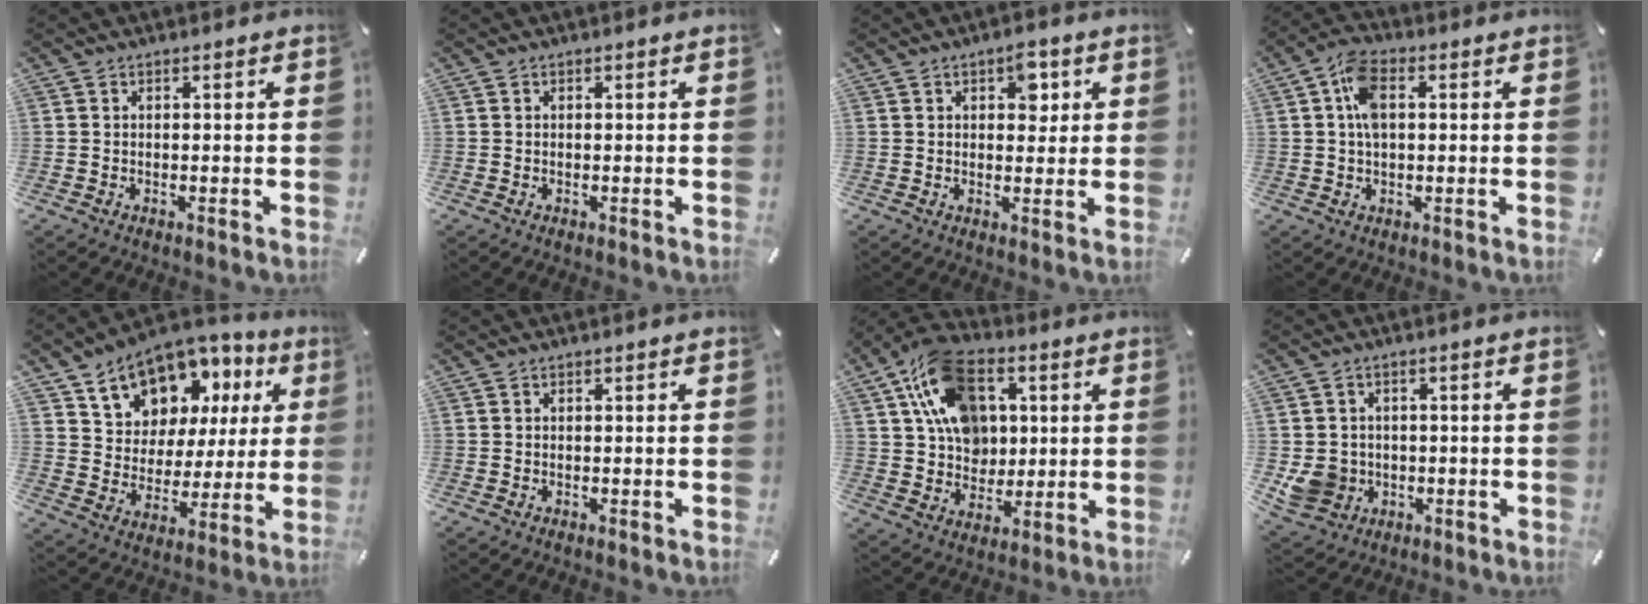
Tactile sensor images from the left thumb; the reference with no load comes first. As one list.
[{"total": 0.0}, {"total": 5.1, "force": [2.2, 3.2, 3.4], "torque": [-0.024, -0.011, 0.027]}, {"total": 6.9, "force": [1.3, 4.0, 5.5], "torque": [-0.117, 0.005, 0.018]}, {"total": 12.5, "force": [8.6, 8.5, 3.1], "torque": [-0.072, -0.066, 0.159]}, {"total": 0.0}, {"total": 16.4, "force": [5.7, 12.3, 9.1], "torque": [-0.160, -0.014, 0.107]}, {"total": 7.2, "force": [-0.8, 6.8, 2.3], "torque": [-0.061, 0.004, -0.014]}]